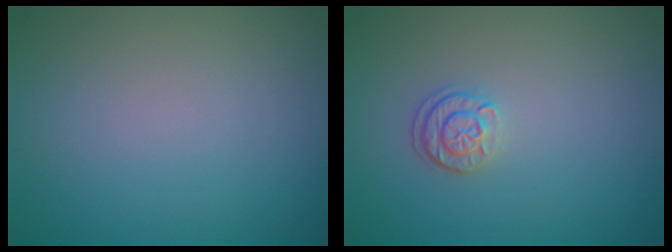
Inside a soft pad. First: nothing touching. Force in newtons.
{"total": 1.7, "press": 1.6, "slide": 0.7}